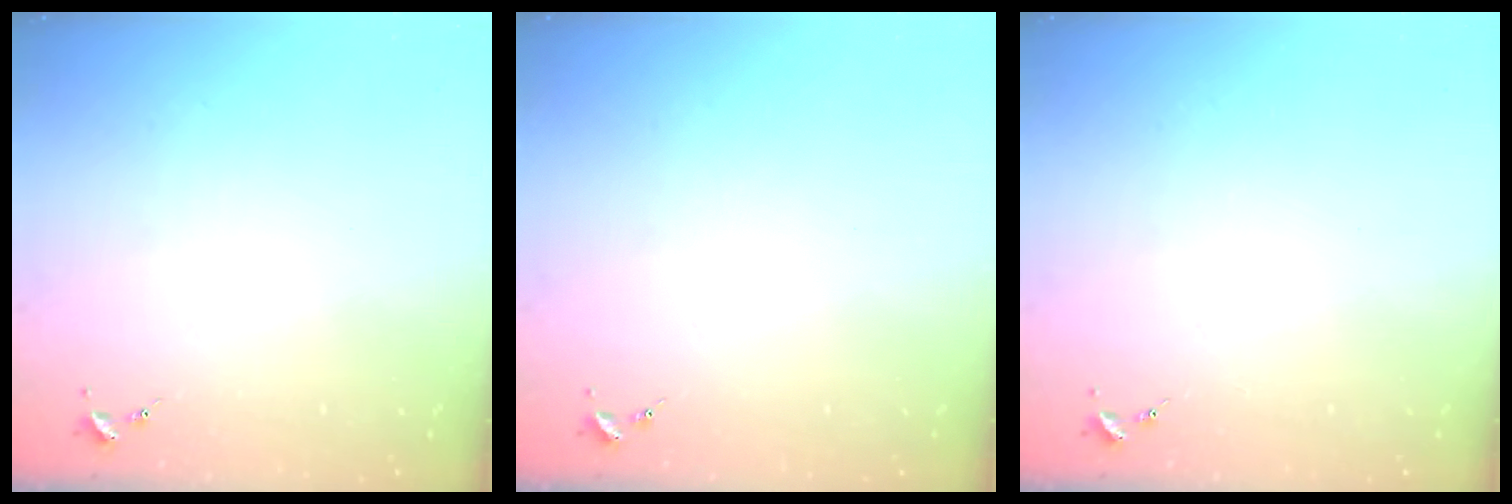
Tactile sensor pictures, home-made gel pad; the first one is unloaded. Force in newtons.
{"total": 0.0}
{"total": 0.0}